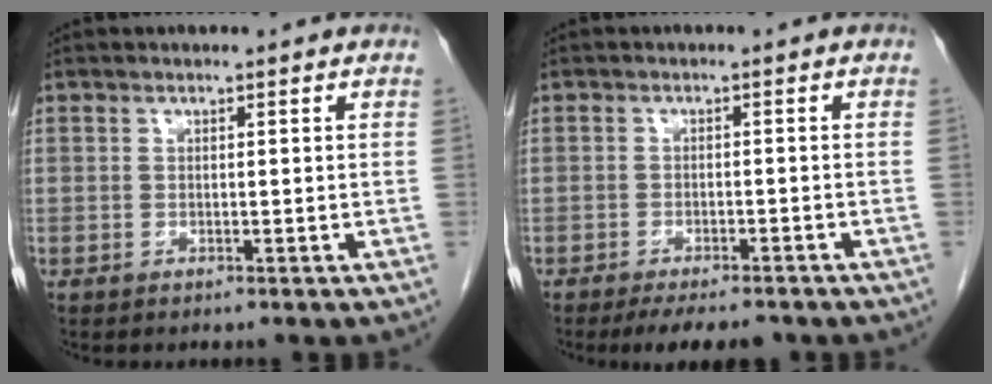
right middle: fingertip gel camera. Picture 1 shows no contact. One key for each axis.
{"total": 7.0, "fx": -5.9, "fy": 1.9, "fz": 3.3, "tx": -0.040, "ty": -0.005, "tz": -0.084}